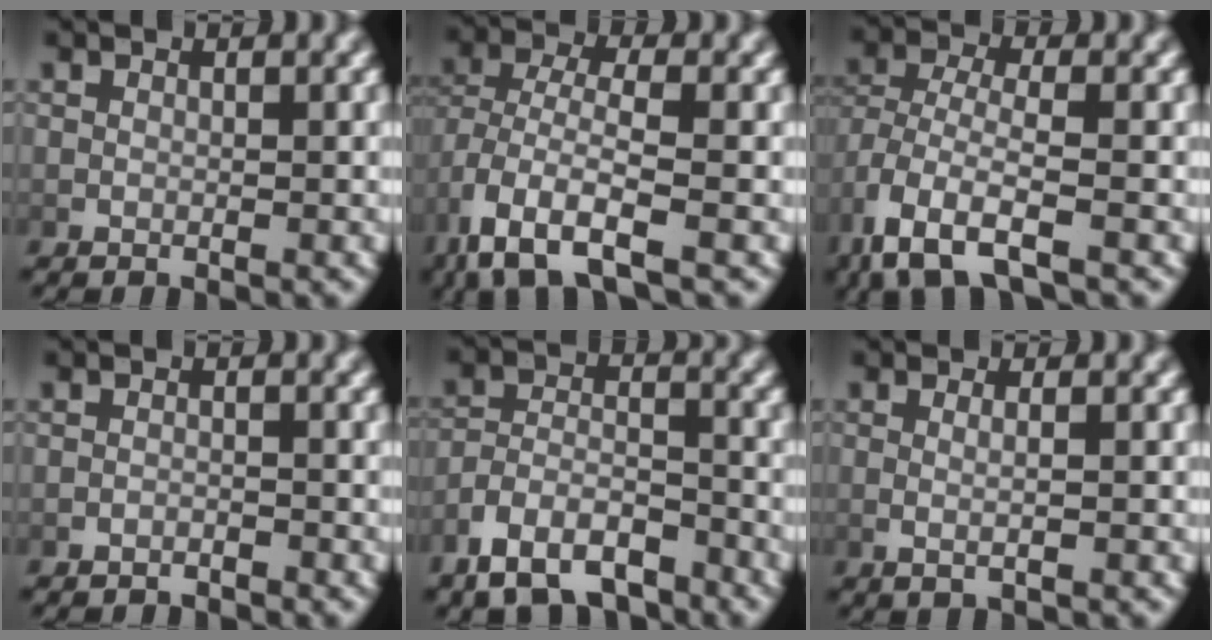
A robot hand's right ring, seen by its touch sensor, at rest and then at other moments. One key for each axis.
{"total": 4.8, "fx": -2.0, "fy": 2.2, "fz": 3.8, "tx": -0.101, "ty": -0.035, "tz": -0.012}
{"total": 4.1, "fx": -1.5, "fy": 2.0, "fz": 3.2, "tx": -0.094, "ty": -0.033, "tz": -0.008}
{"total": 1.7, "fx": -1.7, "fy": 0.1, "fz": 0.0, "tx": -0.005, "ty": -0.005, "tz": -0.026}
{"total": 7.5, "fx": -6.1, "fy": 3.5, "fz": 2.5, "tx": -0.048, "ty": -0.023, "tz": -0.101}
{"total": 1.5, "fx": -0.1, "fy": 0.0, "fz": 1.5, "tx": -0.032, "ty": -0.003, "tz": 0.001}